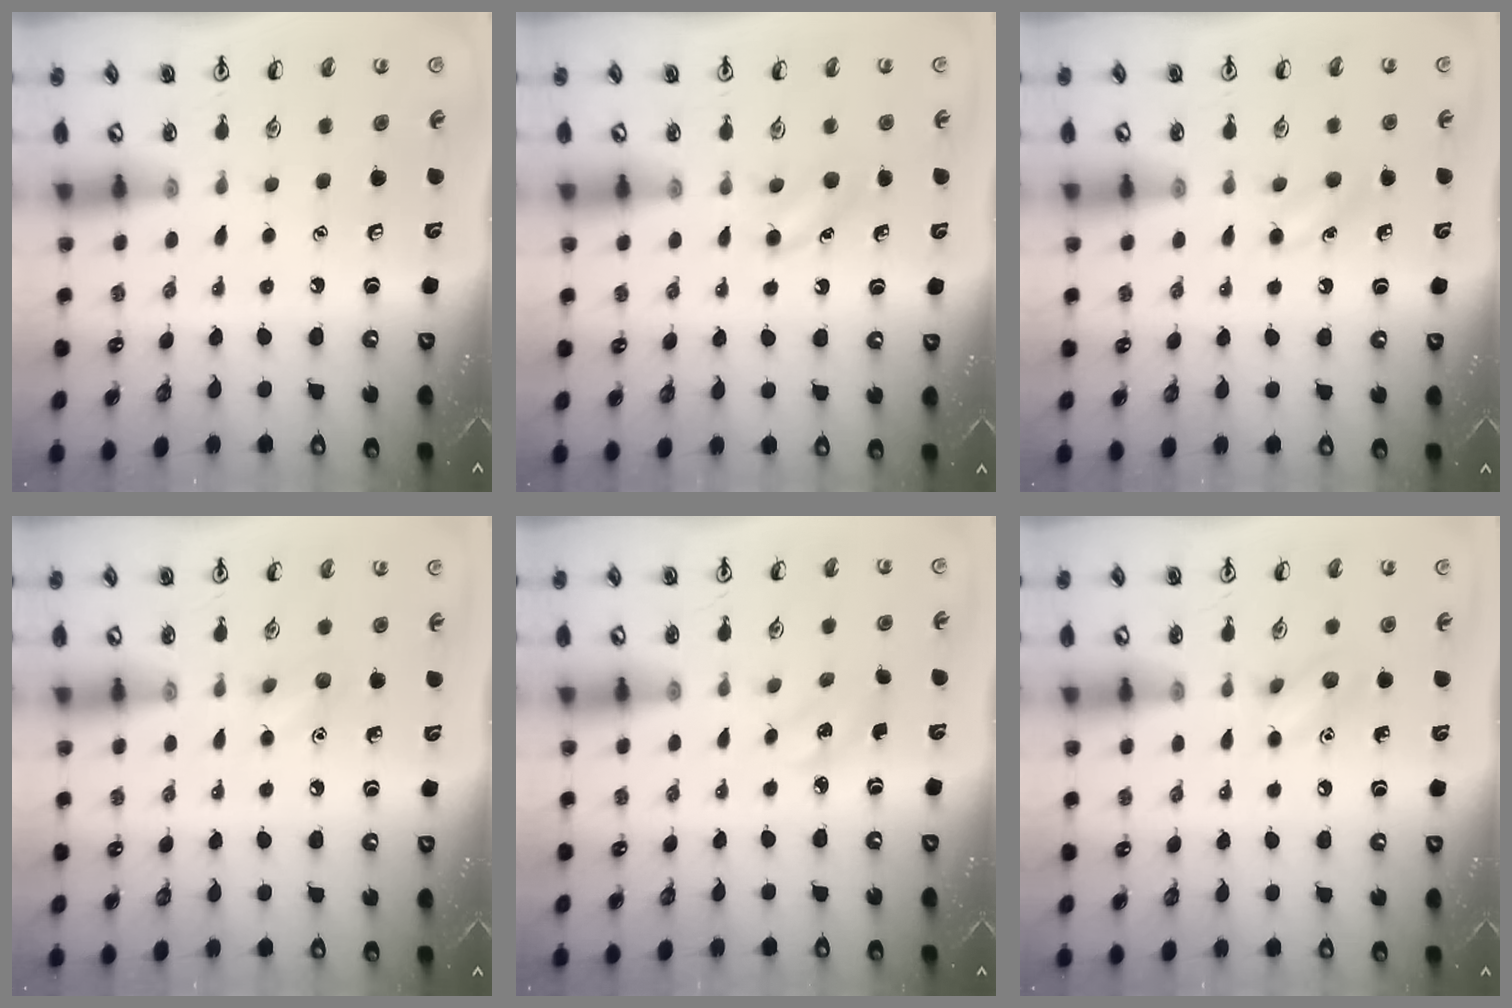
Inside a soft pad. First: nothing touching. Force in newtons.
{"total": 4.3, "press": 4.1, "slide": 1.5}
{"total": 4.2, "press": 4.0, "slide": 1.3}
{"total": 5.8, "press": 5.6, "slide": 1.7}
{"total": 2.5, "press": 2.4, "slide": 0.9}
{"total": 6.8, "press": 6.7, "slide": 0.8}